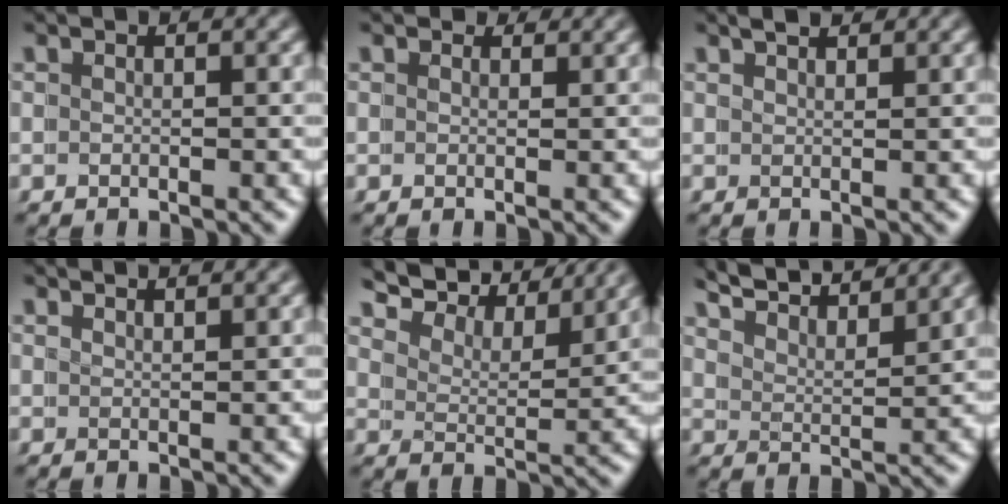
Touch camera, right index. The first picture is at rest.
{"total": 1.2, "force": [1.2, -0.1, 0.1], "torque": [-0.001, -0.002, 0.018]}
{"total": 1.8, "force": [1.7, -0.6, 0.2], "torque": [0.003, 0.003, 0.030]}
{"total": 2.3, "force": [2.1, -0.8, 0.2], "torque": [0.001, 0.002, 0.035]}
{"total": 8.5, "force": [7.9, 1.7, 2.6], "torque": [-0.052, 0.024, 0.118]}
{"total": 7.6, "force": [7.2, 0.5, 2.3], "torque": [-0.046, 0.019, 0.110]}